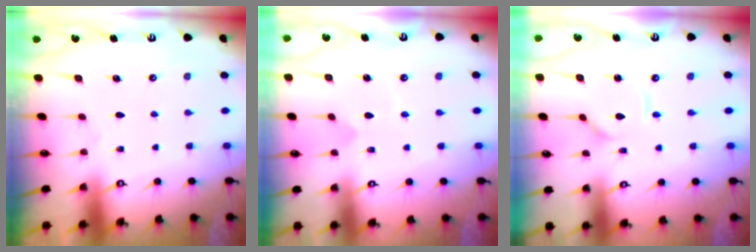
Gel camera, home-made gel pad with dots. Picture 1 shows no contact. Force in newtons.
{"total": 6.0, "press": 5.9, "slide": 0.6}
{"total": 4.3, "press": 4.3, "slide": 0.4}